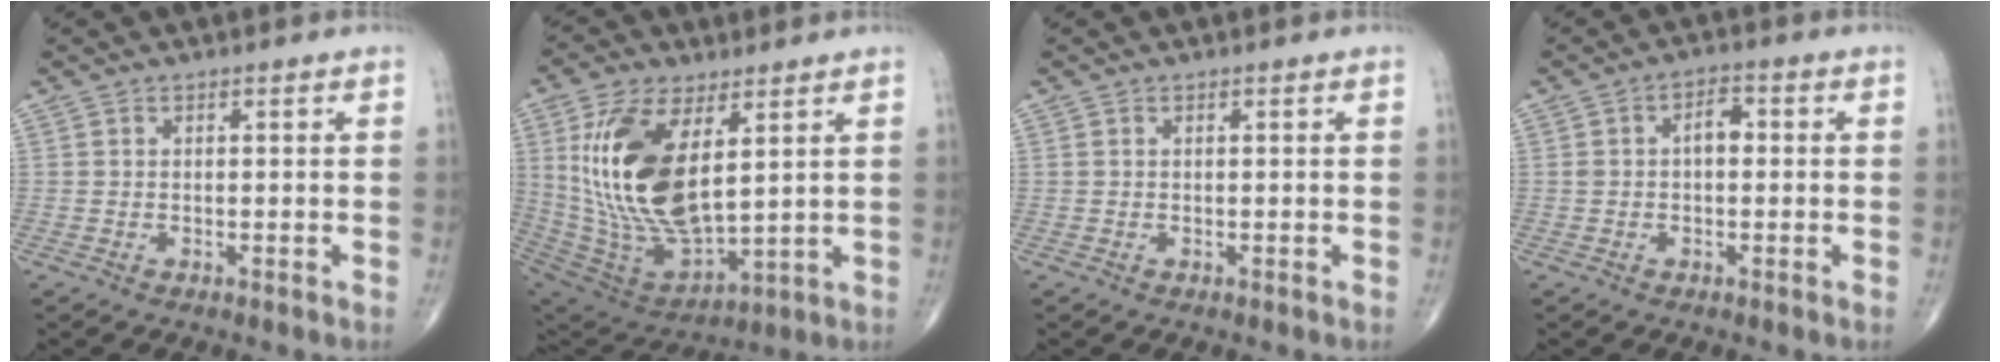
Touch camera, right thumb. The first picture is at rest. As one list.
[{"total": 21.8, "force": [5.7, 10.6, 18.2], "torque": [-0.355, -0.031, 0.120]}, {"total": 0.0}, {"total": 5.4, "force": [0.4, 3.1, 4.4], "torque": [-0.075, 0.021, 0.000]}]